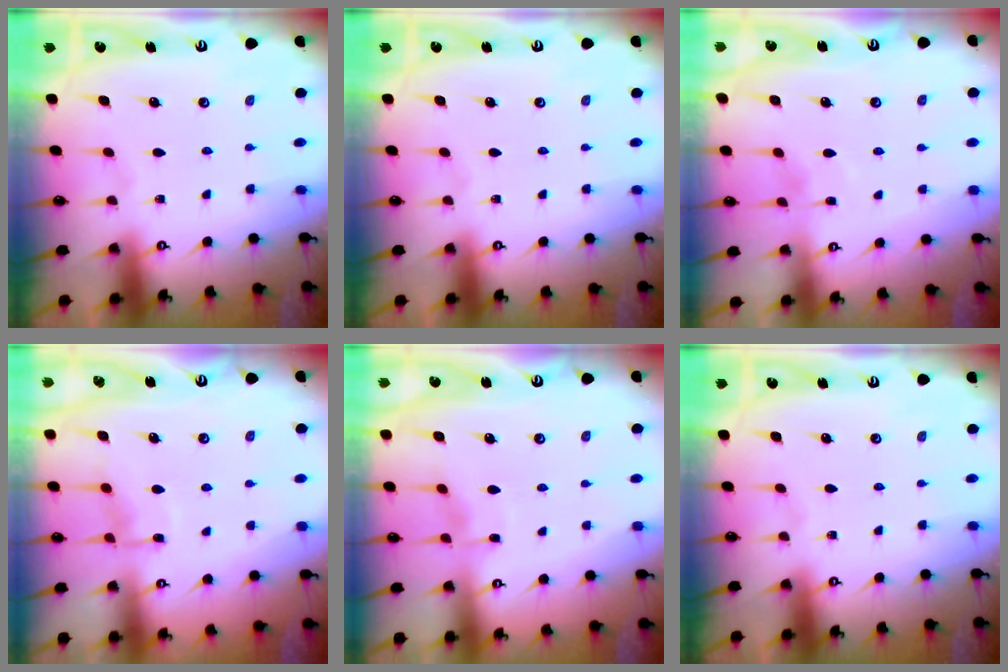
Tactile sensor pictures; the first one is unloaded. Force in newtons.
{"total": 0.0}
{"total": 2.8, "press": 2.8, "slide": 0.5}
{"total": 7.0, "press": 7.0, "slide": 0.7}
{"total": 4.6, "press": 4.5, "slide": 0.6}
{"total": 0.0}